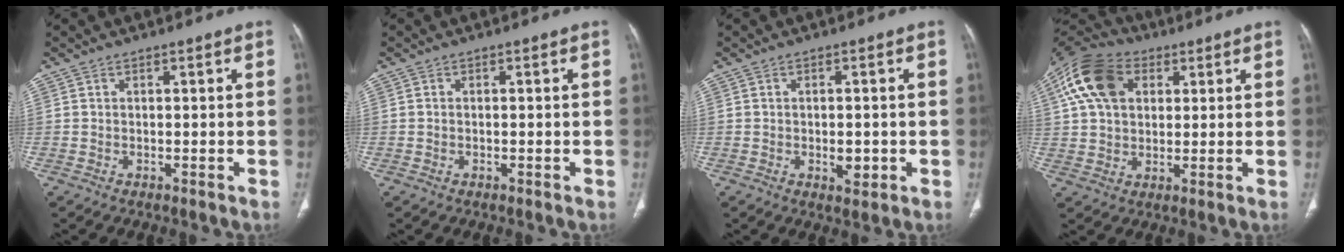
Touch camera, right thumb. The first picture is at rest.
{"total": 0.0}
{"total": 3.7, "force": [-0.8, 1.9, 3.1], "torque": [-0.037, -0.002, -0.007]}
{"total": 15.6, "force": [5.1, 10.7, 10.1], "torque": [-0.193, 0.011, 0.086]}